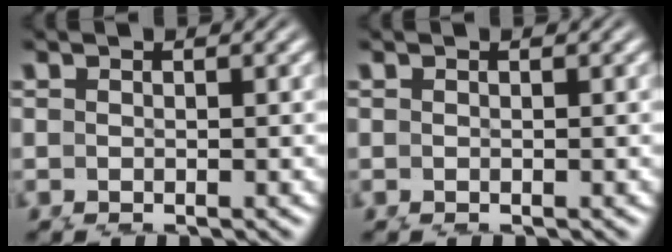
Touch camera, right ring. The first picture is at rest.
{"total": 0.0}